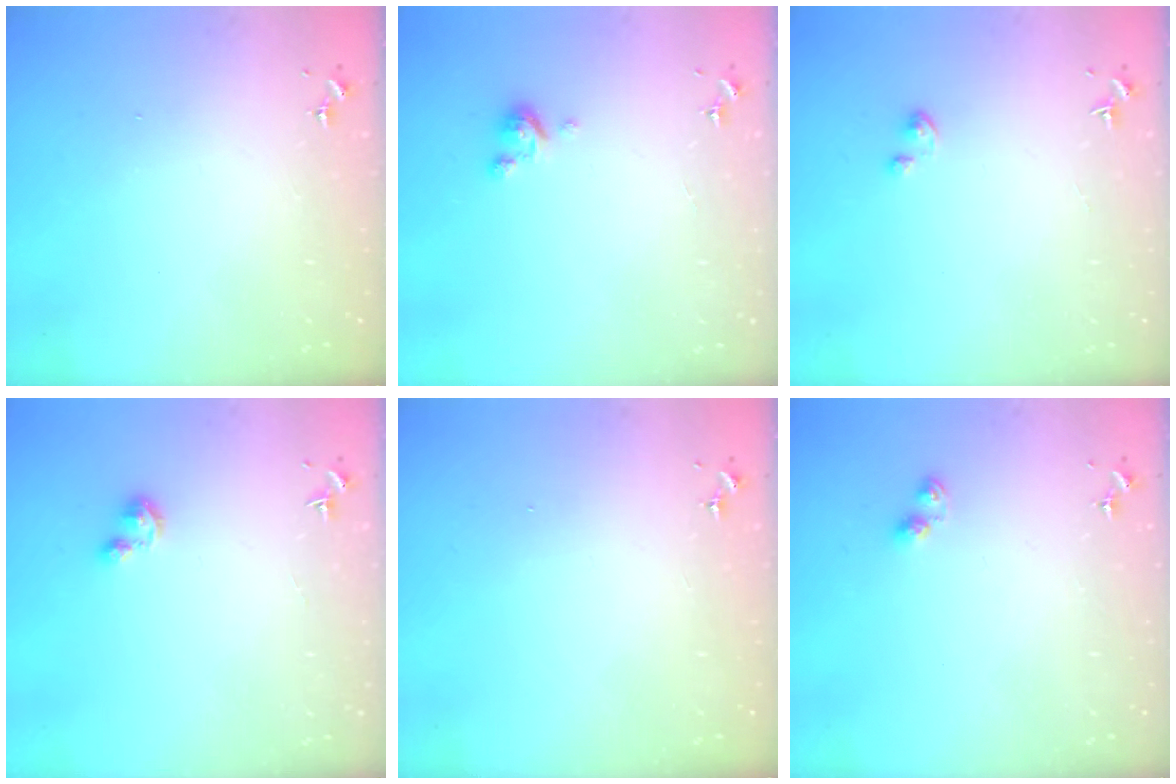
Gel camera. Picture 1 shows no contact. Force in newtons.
{"total": 3.0, "press": 3.0, "slide": 0.3}
{"total": 1.8, "press": 1.8, "slide": 0.1}
{"total": 3.6, "press": 3.5, "slide": 0.4}
{"total": 0.0}
{"total": 5.0, "press": 4.9, "slide": 0.7}